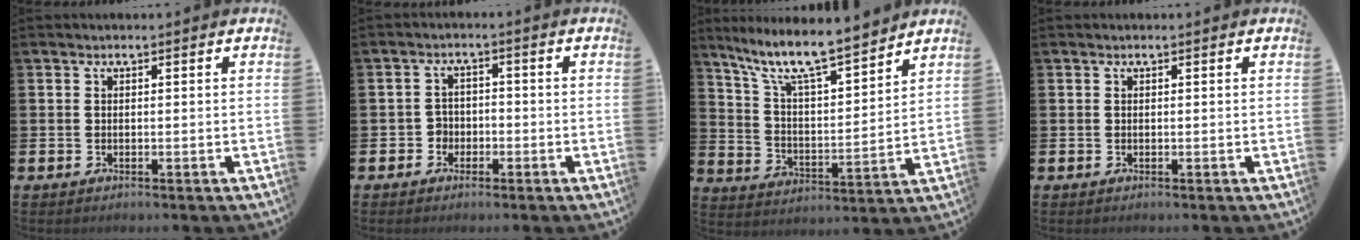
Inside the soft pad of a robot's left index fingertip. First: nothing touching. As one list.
[{"total": 2.4, "force": [-1.5, 1.8, 0.2], "torque": [-0.016, 0.008, -0.036]}, {"total": 10.3, "force": [9.2, 1.3, 4.6], "torque": [-0.117, -0.063, 0.157]}, {"total": 0.0}]